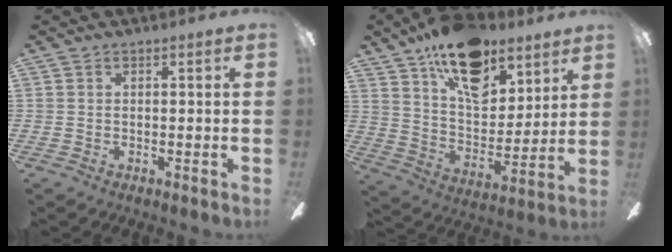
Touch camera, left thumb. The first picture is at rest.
{"total": 20.4, "force": [13.6, 10.8, 10.7], "torque": [-0.174, -0.073, 0.240]}